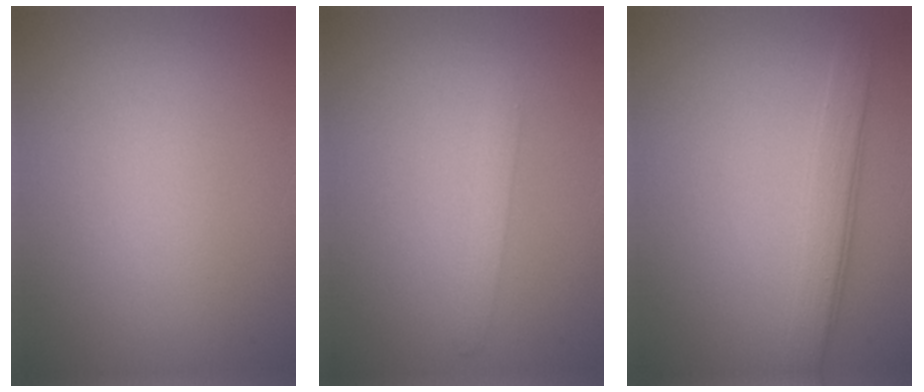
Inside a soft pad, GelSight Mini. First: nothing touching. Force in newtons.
{"total": 1.3, "press": 1.3, "slide": 0.1}
{"total": 4.4, "press": 4.4, "slide": 0.2}